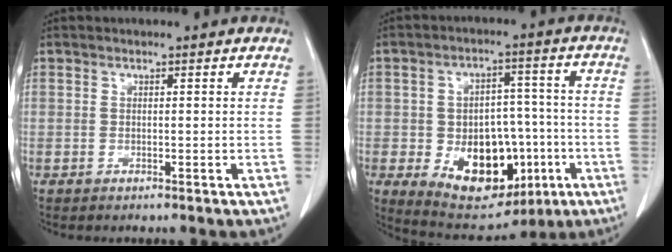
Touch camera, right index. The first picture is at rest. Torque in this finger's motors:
{"motor_torque": [1.26, 0.27, 0.68, 0.07]}